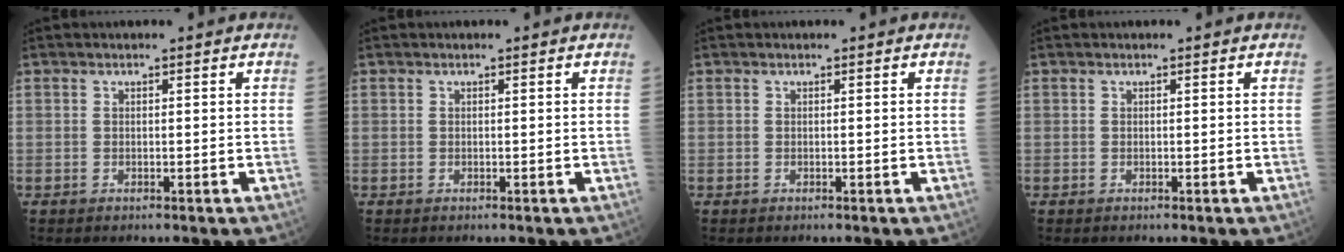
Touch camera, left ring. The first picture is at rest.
{"total": 0.0}
{"total": 0.0}
{"total": 0.0}